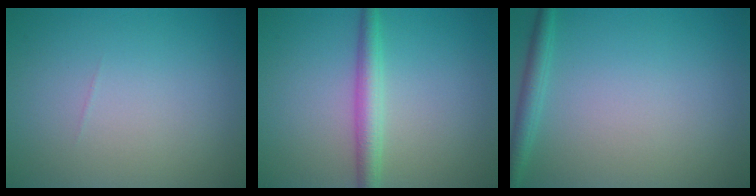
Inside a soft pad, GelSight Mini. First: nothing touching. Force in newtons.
{"total": 3.0, "press": 3.0, "slide": 0.1}
{"total": 1.8, "press": 1.8, "slide": 0.1}